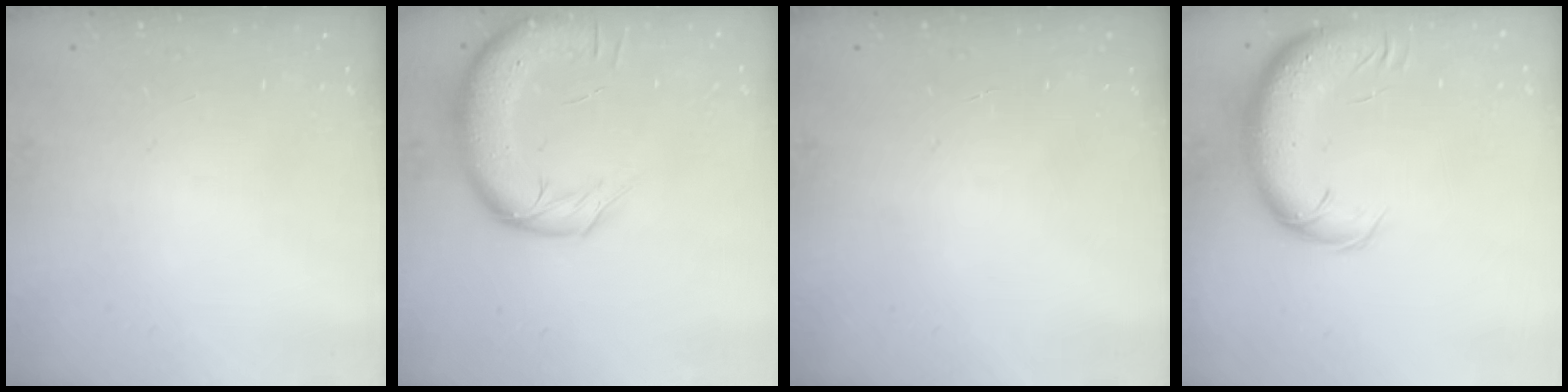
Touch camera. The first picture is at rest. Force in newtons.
{"total": 13.9, "press": 13.4, "slide": 3.7}
{"total": 0.0}
{"total": 13.8, "press": 13.2, "slide": 4.1}